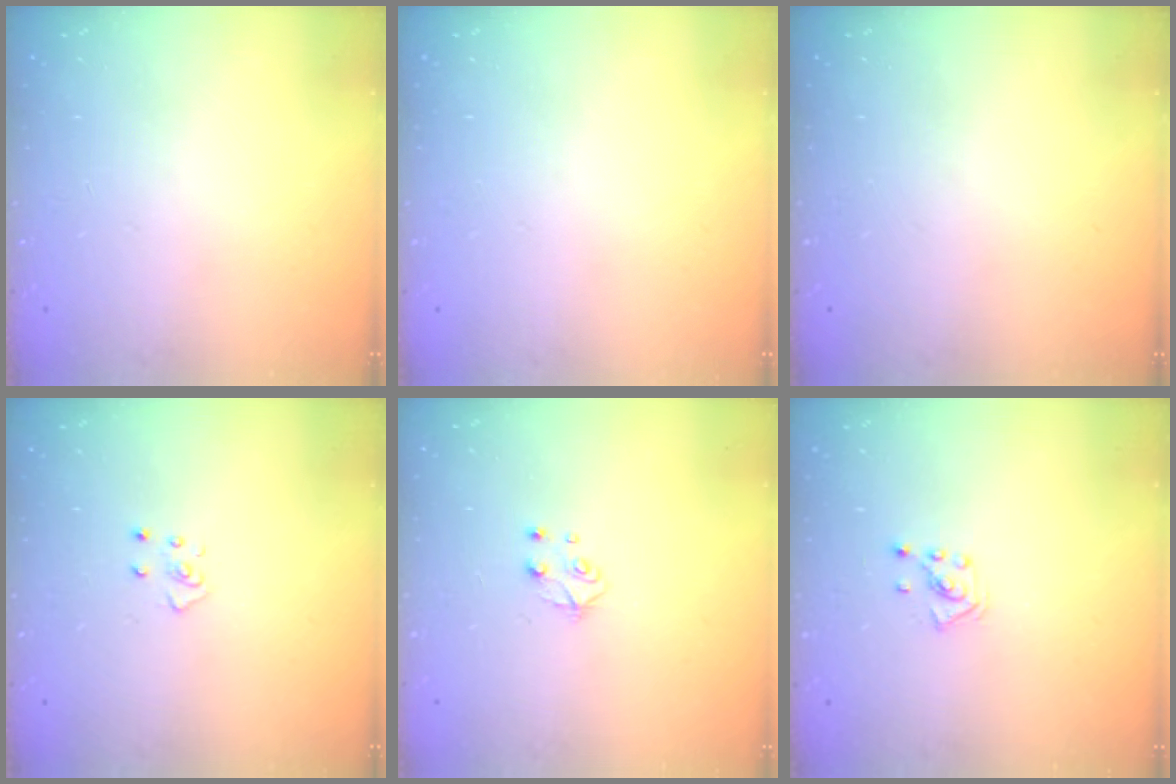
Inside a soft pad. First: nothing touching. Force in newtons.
{"total": 0.0}
{"total": 0.0}
{"total": 4.1, "press": 4.1, "slide": 0.3}
{"total": 4.9, "press": 4.8, "slide": 0.6}
{"total": 2.6, "press": 2.6, "slide": 0.5}